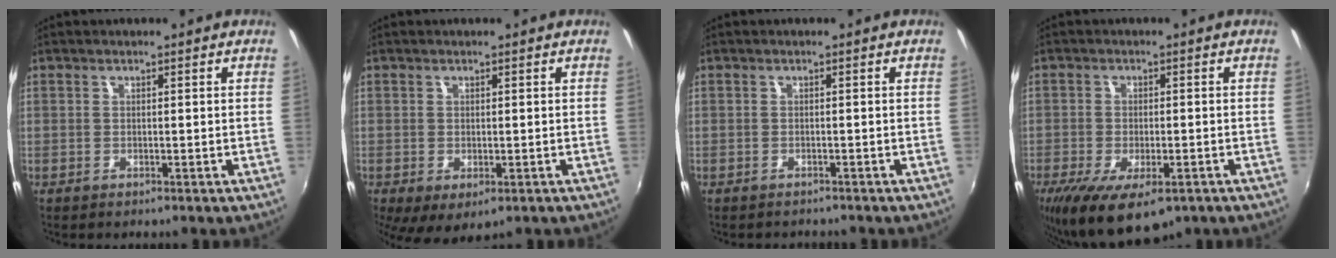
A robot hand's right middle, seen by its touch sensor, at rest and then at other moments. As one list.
[{"total": 5.5, "force": [-1.7, 3.0, 4.3], "torque": [-0.077, -0.024, -0.017]}, {"total": 1.8, "force": [-1.7, 0.4, 0.4], "torque": [-0.011, -0.008, -0.022]}, {"total": 12.4, "force": [-7.4, 5.1, 8.6], "torque": [-0.179, -0.044, -0.113]}]